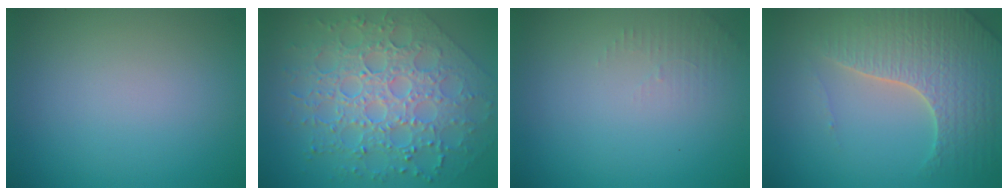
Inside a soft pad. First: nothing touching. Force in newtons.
{"total": 8.9, "press": 6.4, "slide": 6.2}
{"total": 1.3, "press": 1.2, "slide": 0.3}
{"total": 6.2, "press": 6.0, "slide": 1.5}